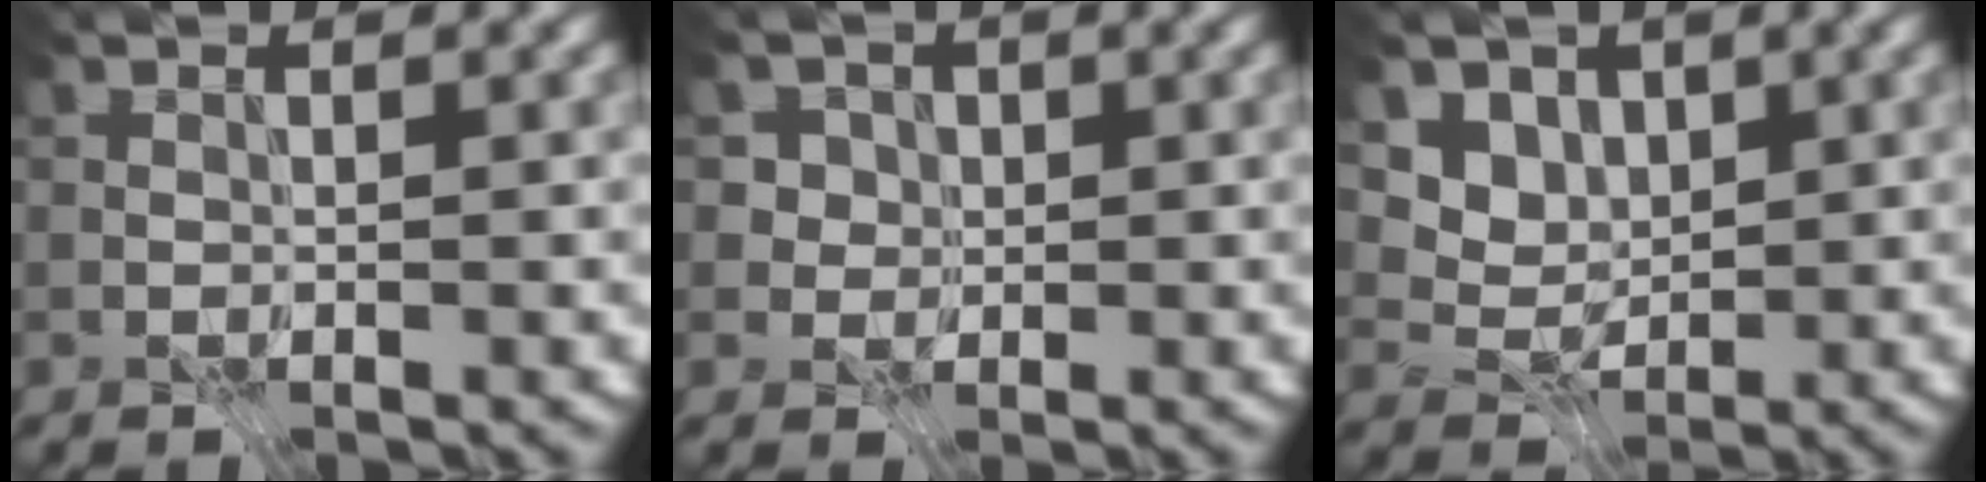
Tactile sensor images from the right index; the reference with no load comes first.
{"total": 3.2, "force": [1.2, 2.8, 1.0], "torque": [-0.010, 0.003, 0.016]}
{"total": 5.5, "force": [2.9, 4.2, 2.1], "torque": [-0.056, -0.021, 0.065]}